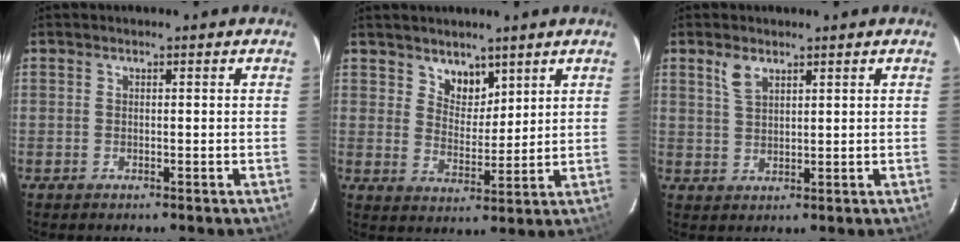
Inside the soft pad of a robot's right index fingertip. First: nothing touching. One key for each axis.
{"total": 5.4, "fx": 4.0, "fy": 3.4, "fz": 1.5, "tx": -0.013, "ty": 0.002, "tz": 0.074}
{"total": 3.5, "fx": 2.2, "fy": 1.7, "fz": 2.1, "tx": -0.041, "ty": 0.004, "tz": 0.047}